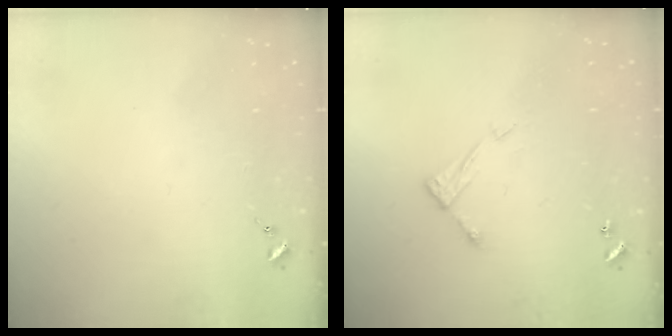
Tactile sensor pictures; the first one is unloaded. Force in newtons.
{"total": 6.3, "press": 6.3, "slide": 0.4}